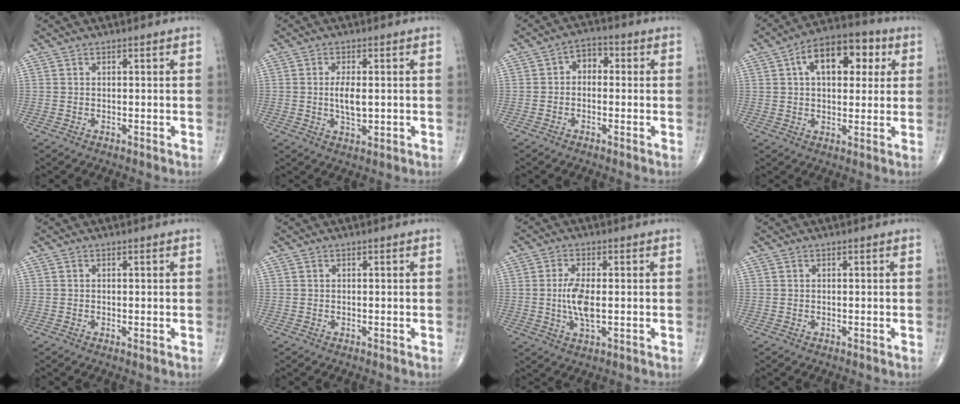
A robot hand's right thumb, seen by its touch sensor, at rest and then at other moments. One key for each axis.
{"total": 4.9, "fx": 0.0, "fy": 2.1, "fz": 4.4, "tx": -0.080, "ty": -0.007, "tz": 0.000}
{"total": 4.2, "fx": 0.0, "fy": 3.1, "fz": 2.9, "tx": -0.020, "ty": 0.017, "tz": -0.015}
{"total": 14.1, "fx": 4.3, "fy": 8.0, "fz": 10.8, "tx": -0.135, "ty": 0.018, "tz": 0.061}
{"total": 0.6, "fx": -0.1, "fy": 0.2, "fz": 0.6, "tx": -0.014, "ty": -0.004, "tz": -0.003}
{"total": 0.0}
{"total": 6.3, "fx": -0.2, "fy": 2.5, "fz": 5.8, "tx": -0.123, "ty": -0.007, "tz": -0.006}
{"total": 0.0}